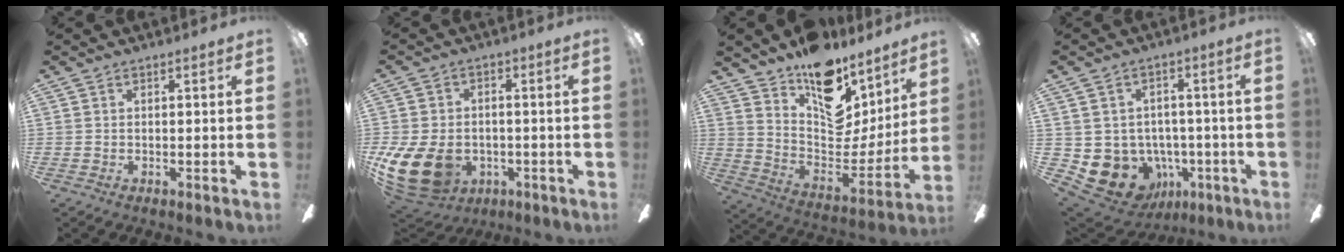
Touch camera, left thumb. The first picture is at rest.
{"total": 15.6, "force": [-4.3, 11.2, 9.9], "torque": [-0.212, 0.016, -0.071]}
{"total": 16.4, "force": [11.9, 8.5, 7.3], "torque": [-0.106, -0.104, 0.210]}
{"total": 11.1, "force": [-4.6, 8.9, 4.8], "torque": [-0.109, 0.016, -0.073]}